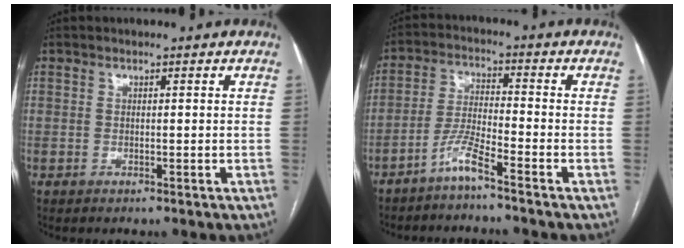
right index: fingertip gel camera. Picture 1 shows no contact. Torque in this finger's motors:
{"motor_torque": [0.53, -0.40, 0.11, 0.03]}